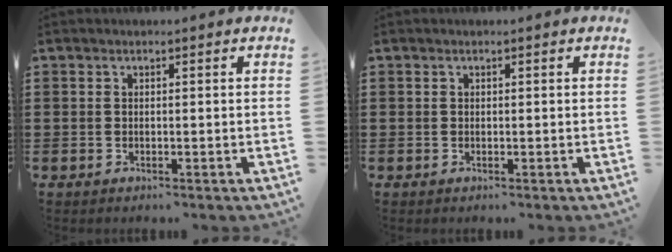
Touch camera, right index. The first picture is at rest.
{"total": 0.0}